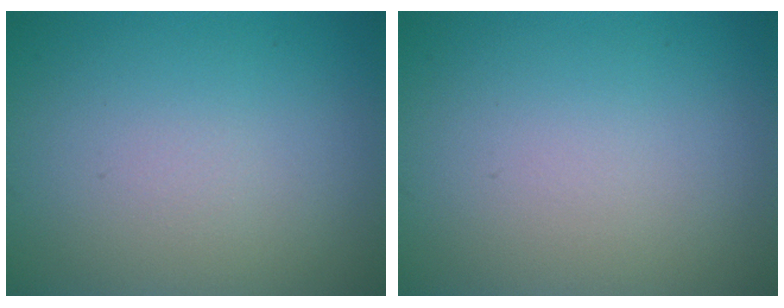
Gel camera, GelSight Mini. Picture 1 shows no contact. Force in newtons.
{"total": 0.0}